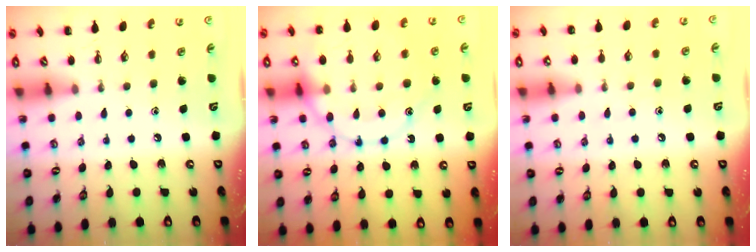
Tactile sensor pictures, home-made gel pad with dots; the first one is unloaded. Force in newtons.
{"total": 18.2, "press": 18.1, "slide": 1.9}
{"total": 6.9, "press": 6.7, "slide": 1.8}